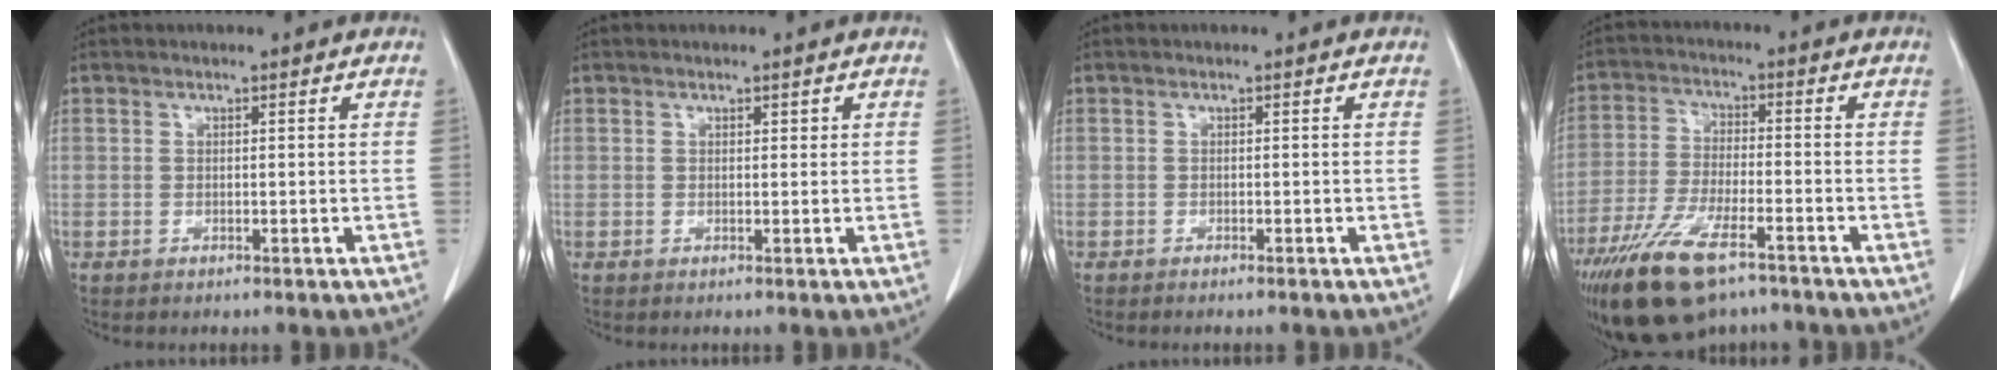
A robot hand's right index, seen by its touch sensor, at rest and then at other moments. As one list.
[{"total": 0.6, "force": [0.3, 0.4, 0.4], "torque": [0.000, 0.000, 0.003]}, {"total": 0.8, "force": [-0.7, 0.0, 0.4], "torque": [-0.009, -0.002, -0.009]}, {"total": 13.1, "force": [-8.8, 3.8, 8.9], "torque": [-0.175, -0.022, -0.157]}]